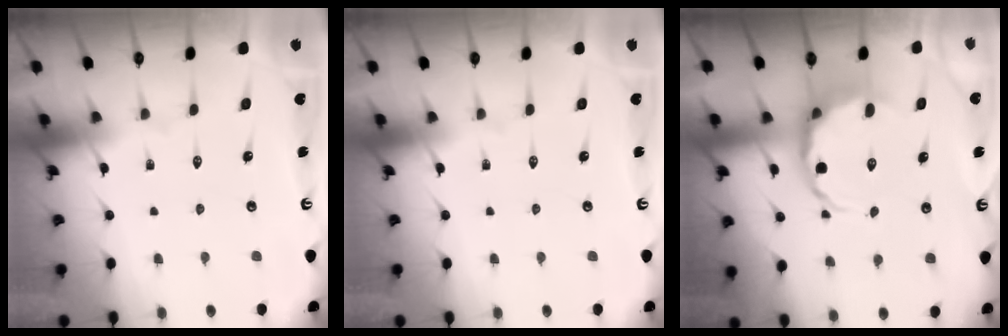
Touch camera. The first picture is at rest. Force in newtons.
{"total": 0.0}
{"total": 7.6, "press": 7.2, "slide": 2.4}